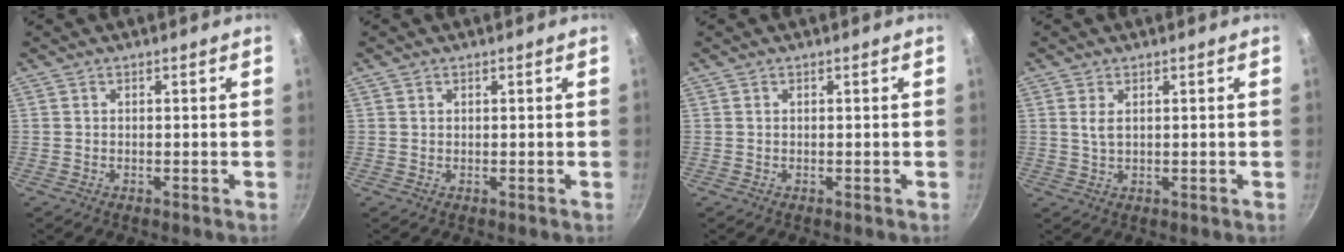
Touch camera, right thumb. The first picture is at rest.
{"total": 0.5, "force": [0.3, 0.4, 0.1], "torque": [0.001, 0.000, 0.003]}
{"total": 0.0}
{"total": 1.3, "force": [0.4, 0.7, 1.0], "torque": [-0.018, 0.001, 0.007]}